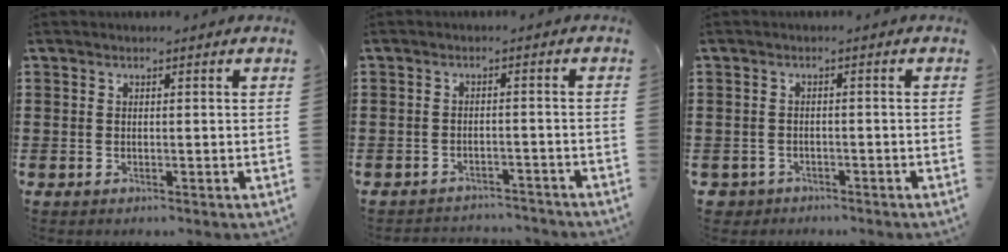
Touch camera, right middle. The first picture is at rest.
{"total": 2.5, "force": [-2.4, 0.3, -0.1], "torque": [-0.006, 0.002, -0.053]}
{"total": 1.7, "force": [-1.6, 0.7, -0.2], "torque": [-0.004, 0.000, -0.038]}